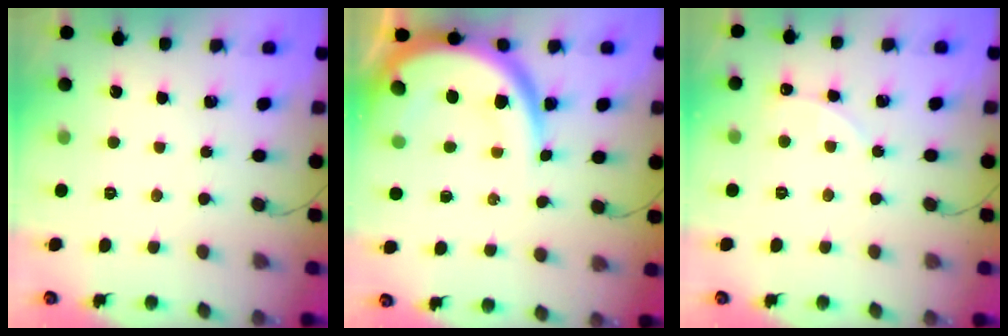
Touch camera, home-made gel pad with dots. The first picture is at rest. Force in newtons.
{"total": 15.2, "press": 15.1, "slide": 1.9}
{"total": 2.5, "press": 2.5, "slide": 0.3}